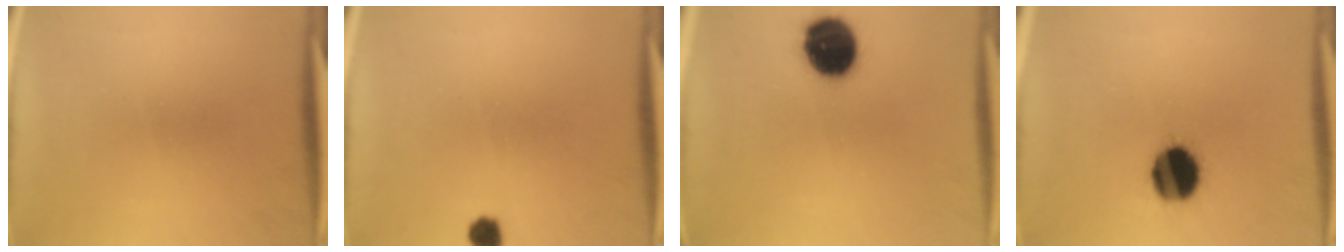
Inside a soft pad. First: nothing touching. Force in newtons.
{"total": 2.4}
{"total": 14.8}
{"total": 12.7}